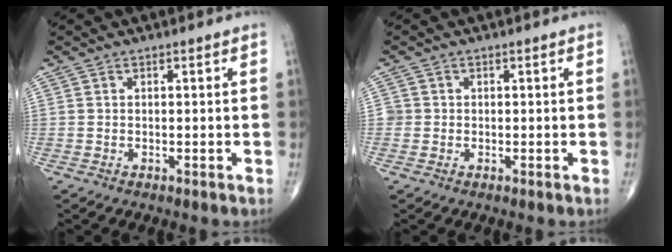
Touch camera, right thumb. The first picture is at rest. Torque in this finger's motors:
{"motor_torque": [0.19, 0.06, -0.13, -0.21, -0.02]}